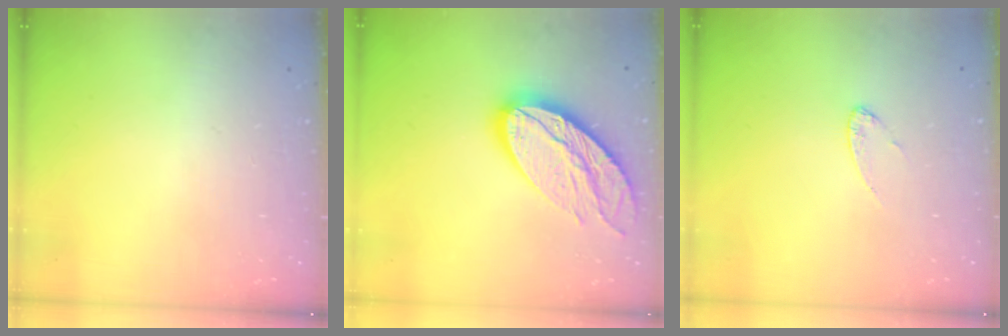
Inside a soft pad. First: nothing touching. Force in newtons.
{"total": 18.2, "press": 18.1, "slide": 1.7}
{"total": 5.7, "press": 5.7, "slide": 0.4}